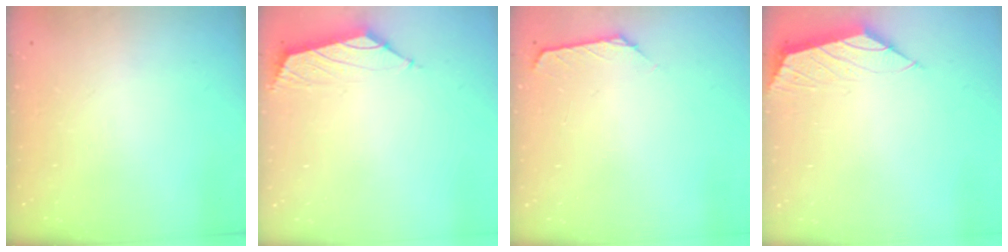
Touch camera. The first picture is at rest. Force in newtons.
{"total": 1.7, "press": 1.6, "slide": 0.6}
{"total": 1.6, "press": 1.5, "slide": 0.6}
{"total": 1.6, "press": 1.5, "slide": 0.5}